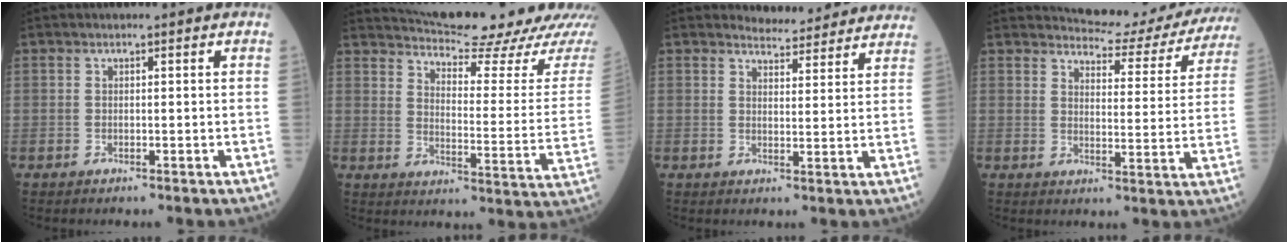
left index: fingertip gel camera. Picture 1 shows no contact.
{"total": 20.9, "force": [19.4, 1.6, 7.7], "torque": [-0.105, -0.064, 0.245]}
{"total": 8.4, "force": [8.3, 1.5, 0.4], "torque": [0.006, -0.001, 0.087]}
{"total": 14.2, "force": [13.9, 2.5, 2.1], "torque": [-0.012, -0.041, 0.147]}